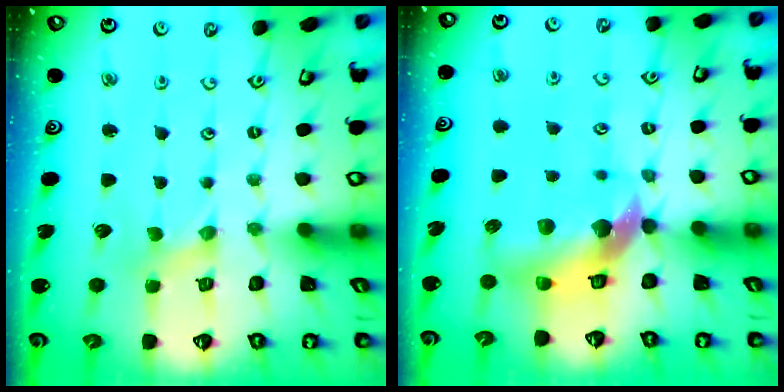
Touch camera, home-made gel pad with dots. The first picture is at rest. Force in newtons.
{"total": 13.3, "press": 13.1, "slide": 2.1}